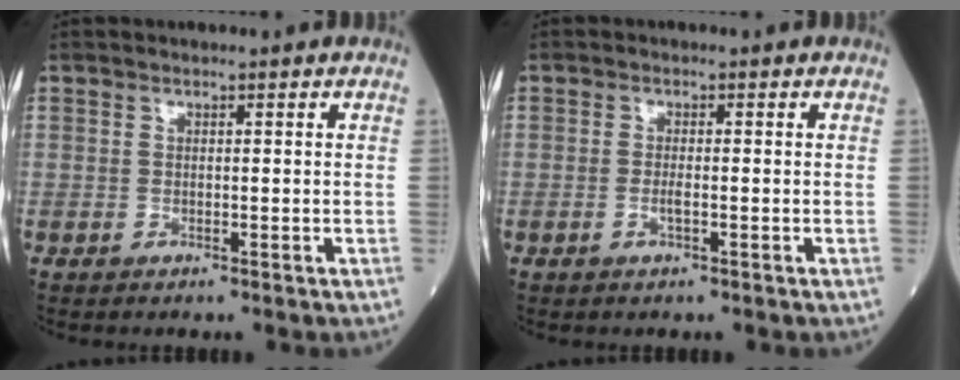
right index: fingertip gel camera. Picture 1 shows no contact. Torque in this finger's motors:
{"motor_torque": [-0.07, 0.07, -0.02, 0.00]}